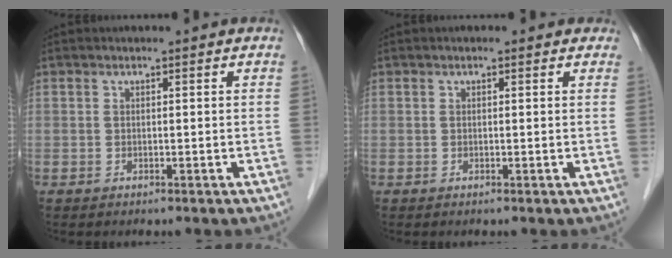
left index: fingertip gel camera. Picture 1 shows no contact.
{"total": 0.7, "force": [0.3, 0.5, 0.2], "torque": [0.000, 0.000, -0.005]}